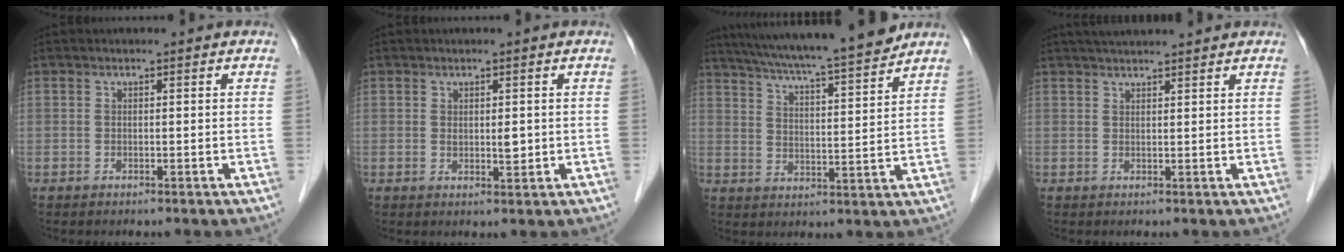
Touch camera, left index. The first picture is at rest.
{"total": 1.8, "force": [0.3, 0.7, 1.6], "torque": [-0.026, -0.004, 0.008]}
{"total": 17.0, "force": [15.1, -0.2, 7.9], "torque": [-0.134, 0.002, 0.224]}
{"total": 6.8, "force": [6.1, 0.3, 2.9], "torque": [-0.043, 0.036, 0.088]}